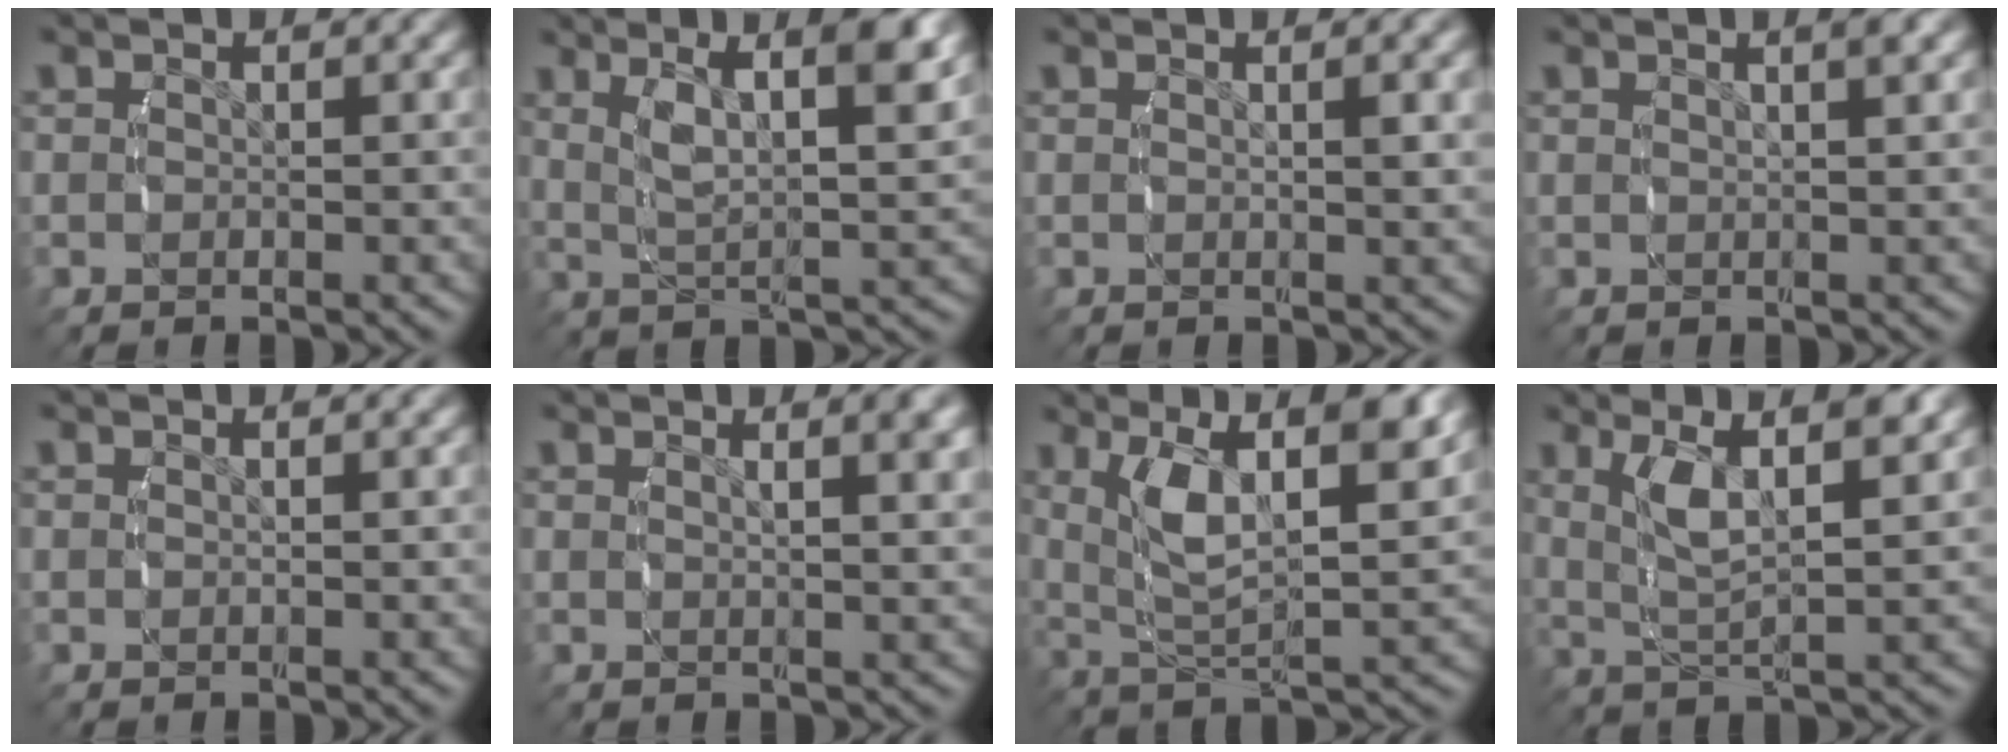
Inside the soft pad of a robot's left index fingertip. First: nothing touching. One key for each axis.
{"total": 7.5, "fx": 2.4, "fy": 2.6, "fz": 6.7, "tx": -0.094, "ty": 0.012, "tz": 0.037}
{"total": 1.5, "fx": 0.5, "fy": -0.4, "fz": 1.4, "tx": -0.018, "ty": 0.001, "tz": 0.012}
{"total": 1.8, "fx": 1.0, "fy": -0.4, "fz": 1.5, "tx": -0.016, "ty": 0.008, "tz": 0.022}
{"total": 0.0}
{"total": 2.5, "fx": 1.3, "fy": -0.2, "fz": 2.1, "tx": -0.020, "ty": 0.000, "tz": 0.027}
{"total": 8.9, "fx": 2.2, "fy": 4.4, "fz": 7.5, "tx": -0.141, "ty": -0.006, "tz": 0.045}
{"total": 5.6, "fx": 1.9, "fy": 2.0, "fz": 4.9, "tx": -0.095, "ty": -0.001, "tz": 0.041}